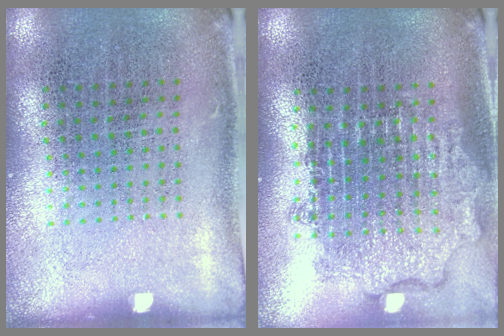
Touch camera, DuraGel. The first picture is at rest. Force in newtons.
{"total": 1.9, "press": 1.5, "slide": 1.2}